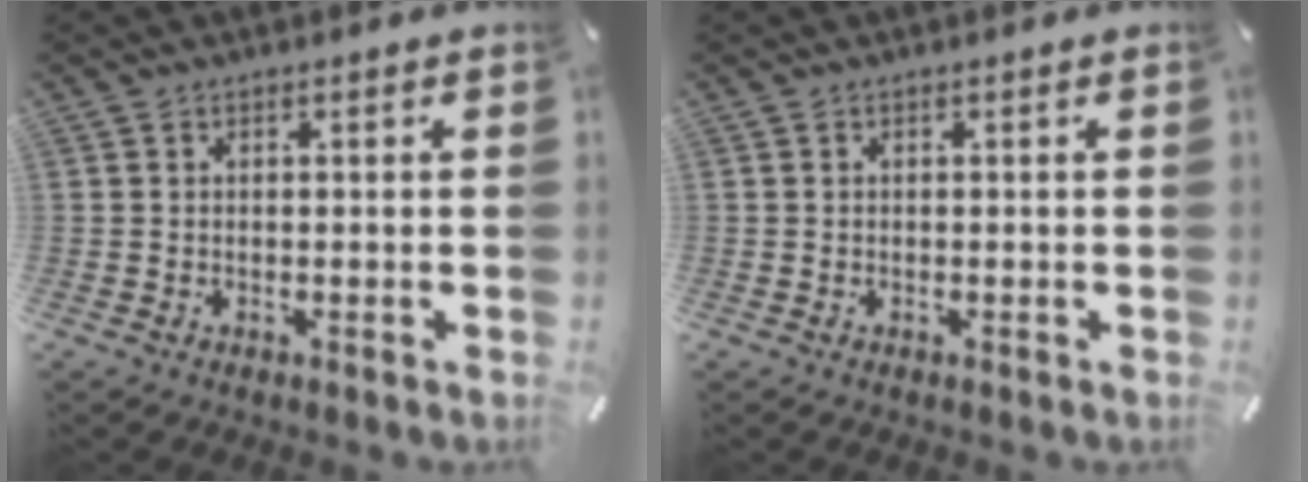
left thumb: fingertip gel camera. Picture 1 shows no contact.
{"total": 0.0}